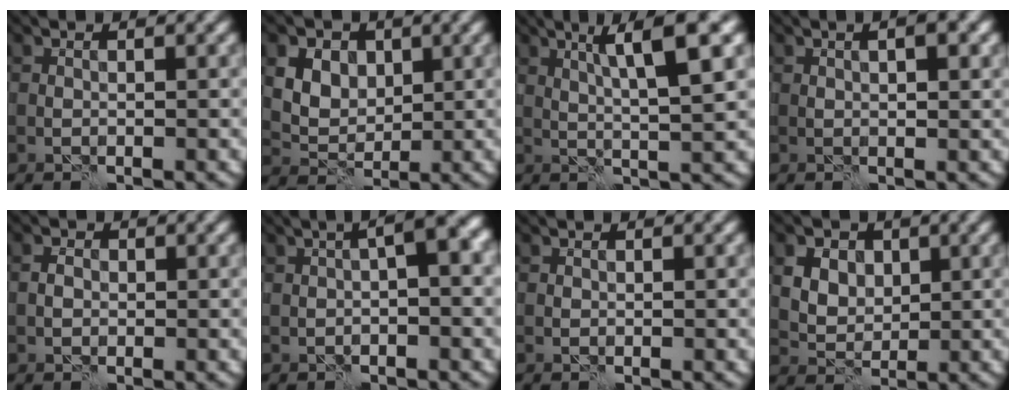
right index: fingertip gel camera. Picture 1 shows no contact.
{"total": 8.4, "force": [3.6, 6.3, 4.1], "torque": [-0.078, 0.024, 0.050]}
{"total": 6.3, "force": [2.3, 0.7, 5.8], "torque": [-0.094, 0.009, 0.039]}
{"total": 2.4, "force": [0.9, 0.7, 2.2], "torque": [-0.019, -0.007, 0.011]}
{"total": 1.0, "force": [-0.1, 0.9, 0.5], "torque": [-0.008, 0.003, -0.006]}
{"total": 4.3, "force": [0.5, 0.9, 4.2], "torque": [-0.063, 0.020, 0.000]}
{"total": 0.0}
{"total": 7.8, "force": [3.5, 5.7, 3.9], "torque": [-0.074, 0.025, 0.047]}